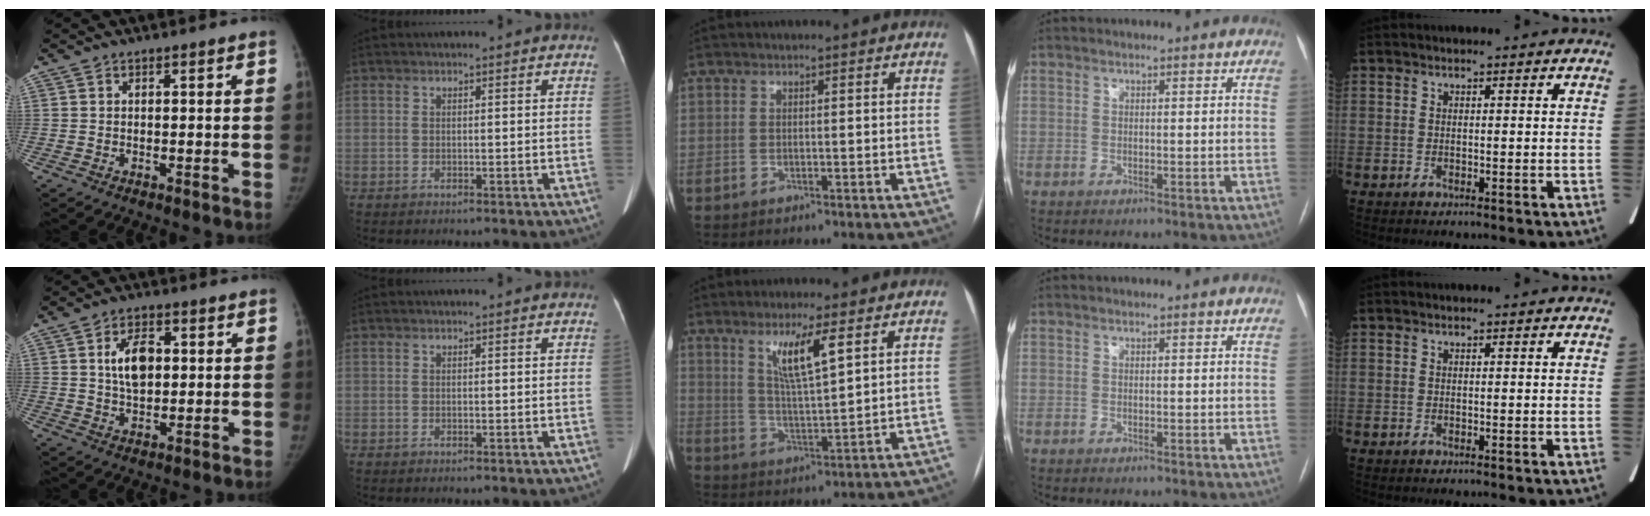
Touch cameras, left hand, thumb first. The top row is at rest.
{"thumb": {"total": 7.5, "force": [1.4, 4.5, 5.8], "torque": [-0.081, -0.002, 0.024]}, "middle": {"total": 7.1, "force": [3.6, 0.3, 6.0], "torque": [-0.115, -0.011, 0.070]}}